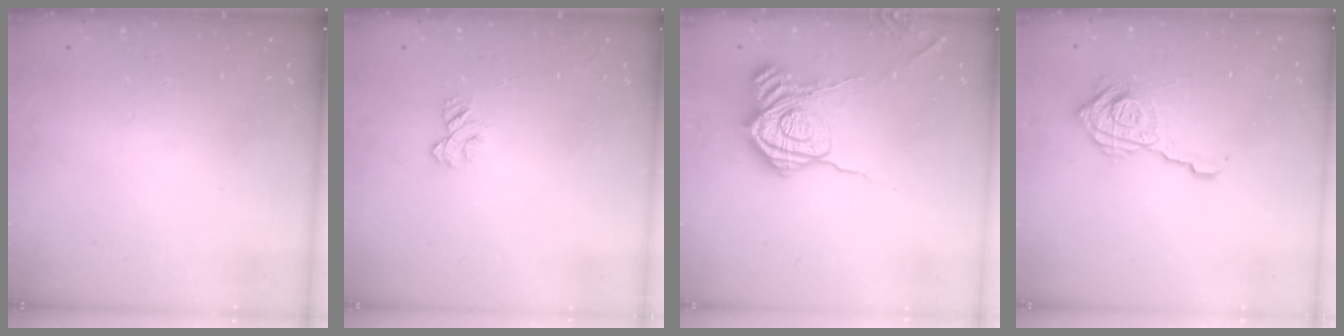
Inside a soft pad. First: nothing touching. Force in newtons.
{"total": 5.3, "press": 5.3, "slide": 0.5}
{"total": 19.7, "press": 19.7, "slide": 1.0}
{"total": 13.8, "press": 13.8, "slide": 1.3}